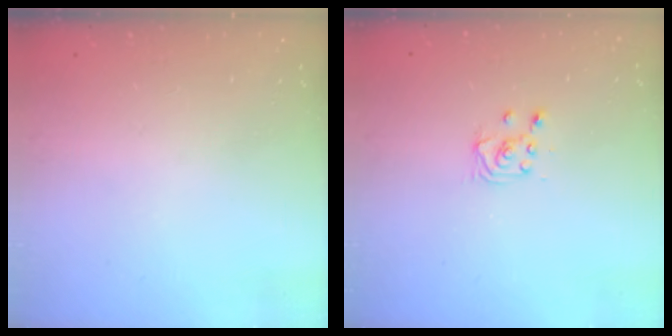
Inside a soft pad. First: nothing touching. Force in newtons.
{"total": 3.8, "press": 3.8, "slide": 0.3}